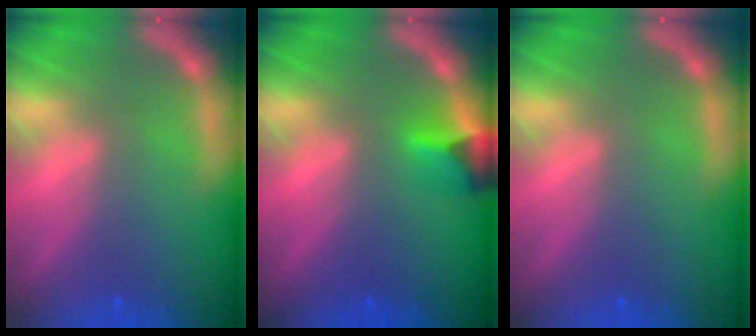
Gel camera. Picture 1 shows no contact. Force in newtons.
{"total": 2.4}
{"total": 0.0}